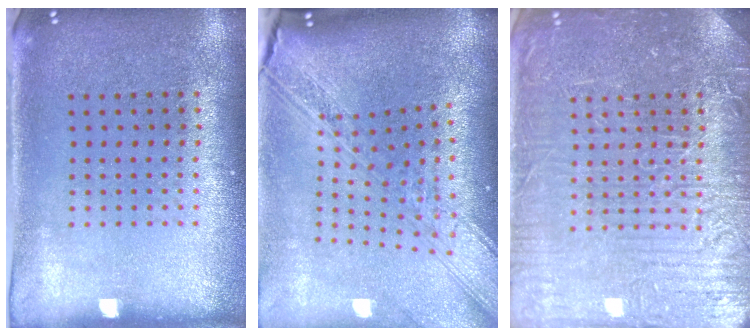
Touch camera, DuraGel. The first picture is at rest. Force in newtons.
{"total": 3.7, "press": 2.7, "slide": 2.6}
{"total": 7.7, "press": 7.7, "slide": 1.1}